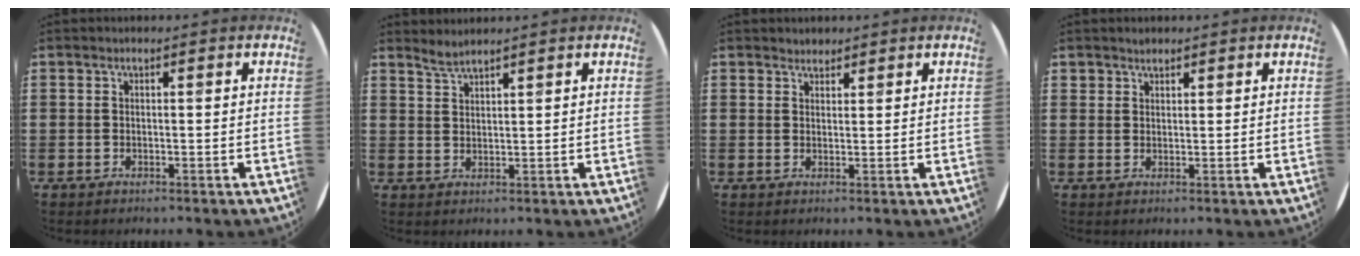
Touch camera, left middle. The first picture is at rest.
{"total": 1.9, "force": [1.9, -0.1, 0.2], "torque": [-0.007, 0.002, 0.036]}
{"total": 1.4, "force": [1.4, 0.4, -0.1], "torque": [0.001, 0.001, 0.027]}
{"total": 1.3, "force": [1.2, 0.5, -0.1], "torque": [0.009, -0.001, 0.022]}